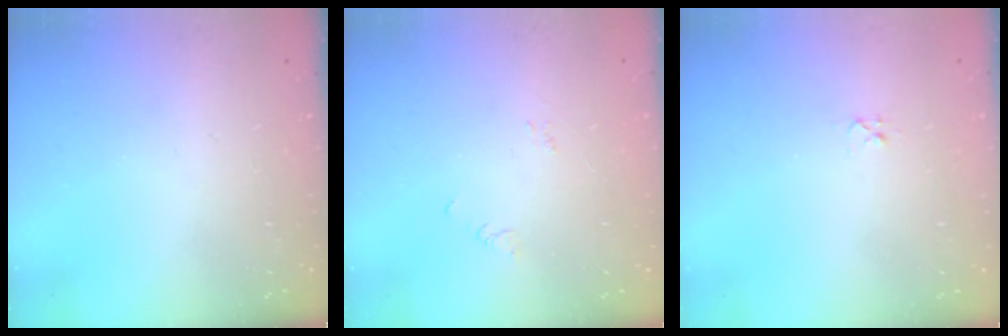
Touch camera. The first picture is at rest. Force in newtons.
{"total": 3.1, "press": 3.1, "slide": 0.5}
{"total": 3.2, "press": 3.2, "slide": 0.4}